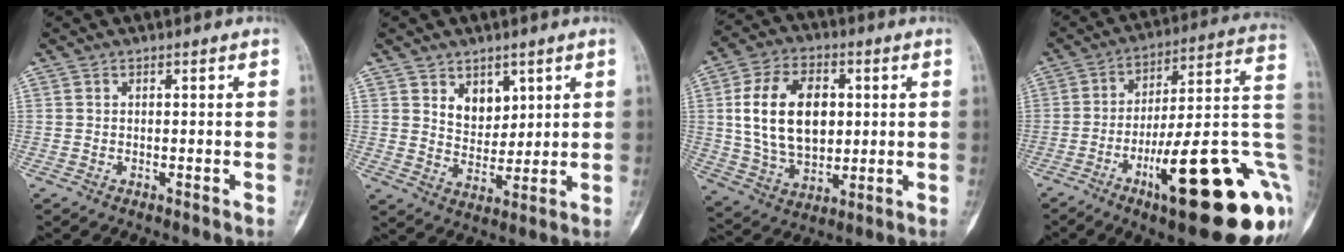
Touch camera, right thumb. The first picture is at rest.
{"total": 6.3, "force": [3.1, 4.4, 3.3], "torque": [-0.023, -0.026, 0.059]}
{"total": 17.0, "force": [2.5, 11.1, 12.7], "torque": [-0.195, -0.003, 0.051]}
{"total": 28.3, "force": [-8.9, 7.0, 25.9], "torque": [-0.289, 0.036, -0.123]}